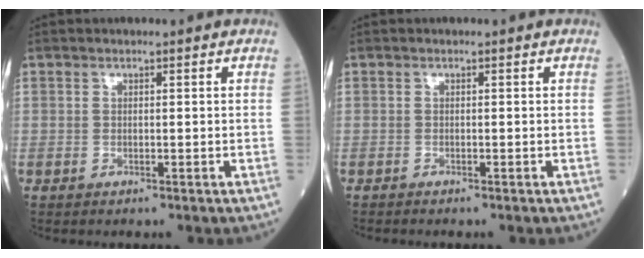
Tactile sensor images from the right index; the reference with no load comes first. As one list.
[{"total": 0.7, "force": [-0.7, 0.0, 0.1], "torque": [0.004, 0.001, -0.014]}]